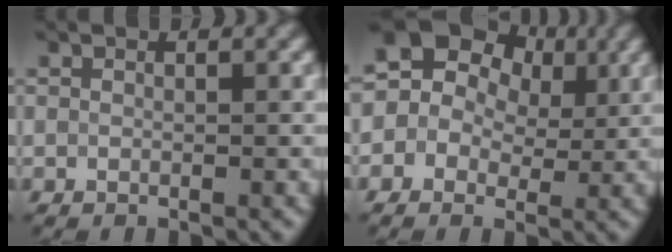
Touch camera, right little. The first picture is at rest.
{"total": 10.3, "force": [3.7, 8.1, 5.2], "torque": [-0.098, 0.044, 0.028]}